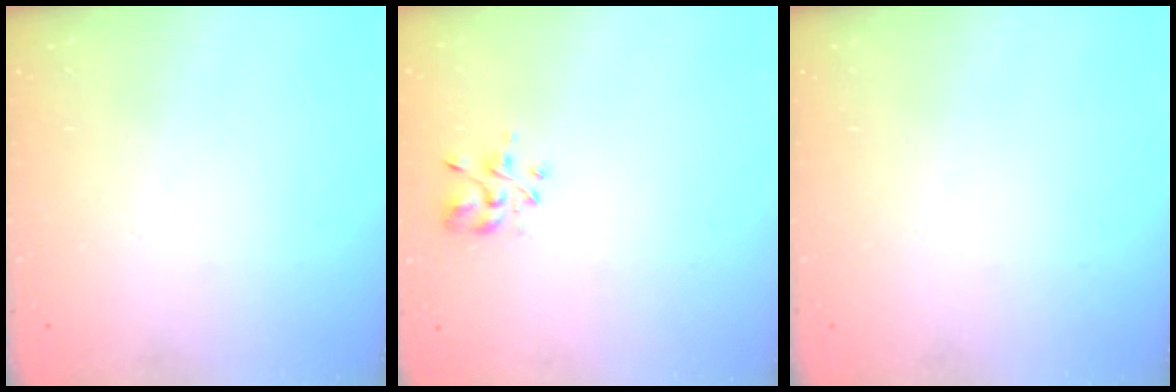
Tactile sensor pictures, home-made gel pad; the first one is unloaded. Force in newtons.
{"total": 2.8, "press": 2.6, "slide": 1.0}
{"total": 0.0}